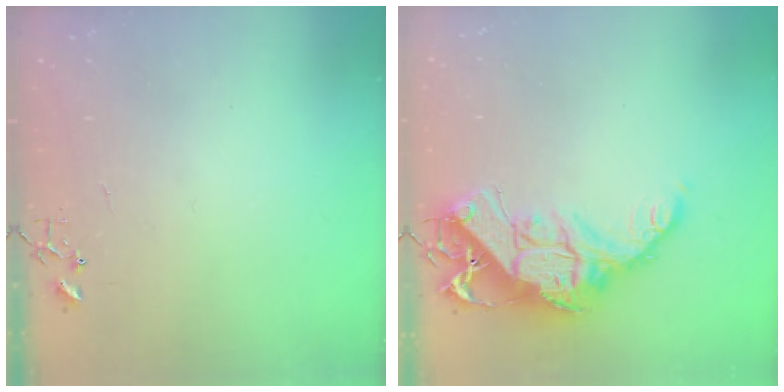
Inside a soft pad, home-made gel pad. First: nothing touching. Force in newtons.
{"total": 17.2, "press": 17.1, "slide": 1.6}